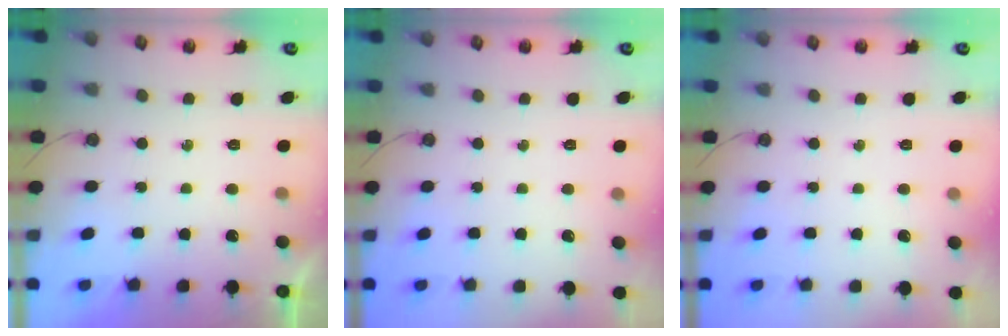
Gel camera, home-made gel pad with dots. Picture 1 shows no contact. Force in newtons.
{"total": 0.0}
{"total": 0.0}